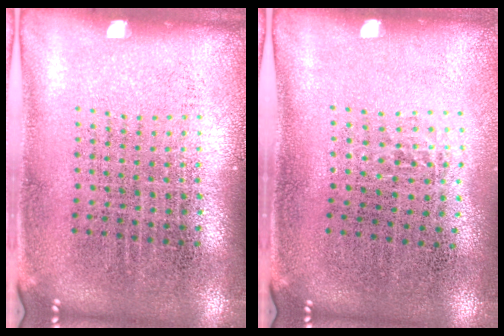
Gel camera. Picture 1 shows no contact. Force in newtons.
{"total": 0.6, "press": 0.5, "slide": 0.5}